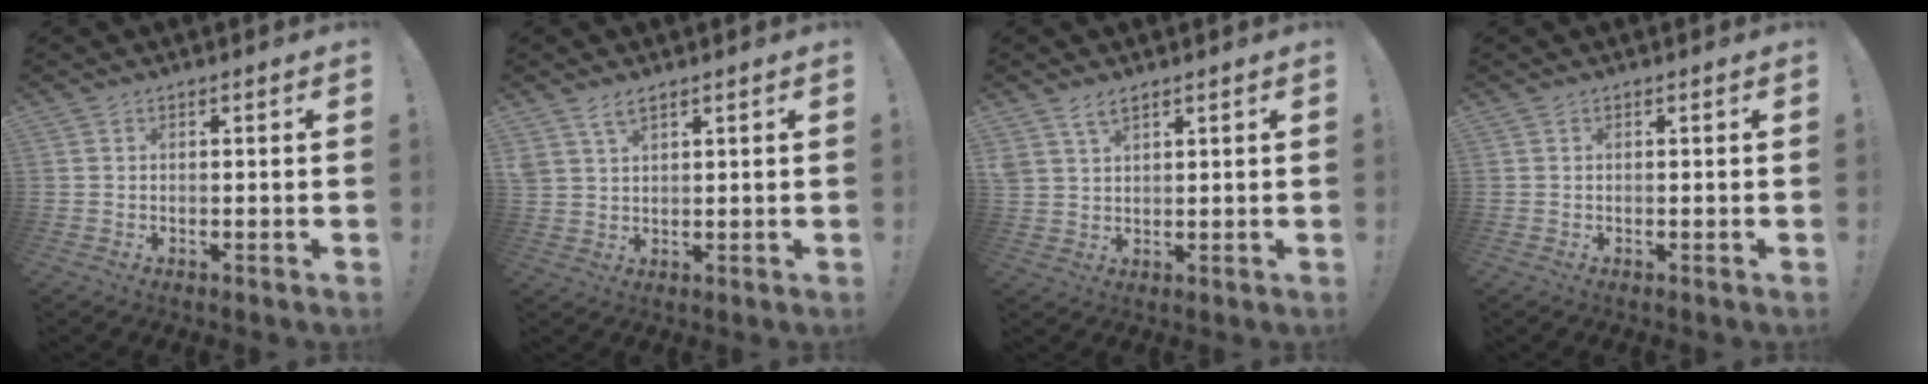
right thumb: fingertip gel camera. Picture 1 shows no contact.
{"total": 3.9, "force": [2.7, 1.5, 2.4], "torque": [-0.045, -0.009, 0.051]}
{"total": 3.9, "force": [2.8, 1.6, 2.2], "torque": [-0.043, -0.009, 0.053]}
{"total": 0.0}